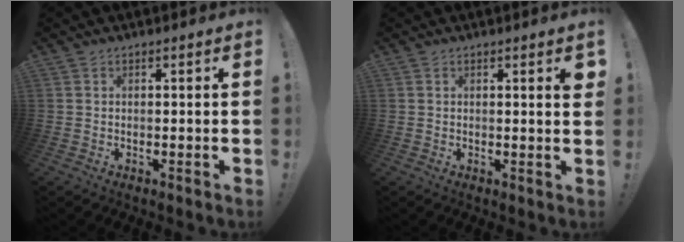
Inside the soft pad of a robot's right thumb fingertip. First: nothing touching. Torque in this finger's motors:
{"motor_torque": [-0.17, 0.23, 0.33, 0.04, 0.05]}